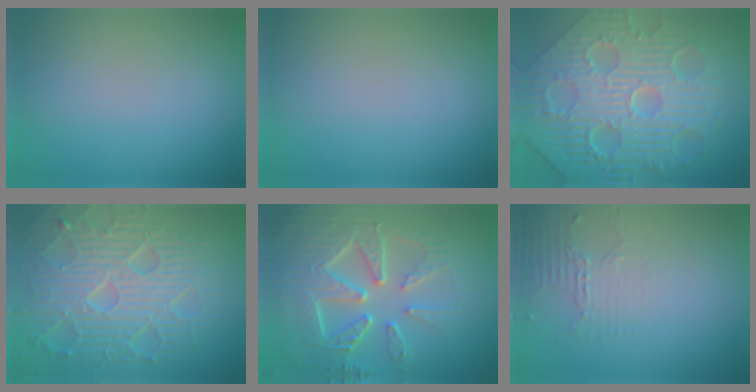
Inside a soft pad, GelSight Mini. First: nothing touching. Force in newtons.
{"total": 0.0}
{"total": 12.1, "press": 8.1, "slide": 9.0}
{"total": 10.2, "press": 6.6, "slide": 7.8}
{"total": 8.6, "press": 6.2, "slide": 6.0}
{"total": 2.1, "press": 1.5, "slide": 1.4}